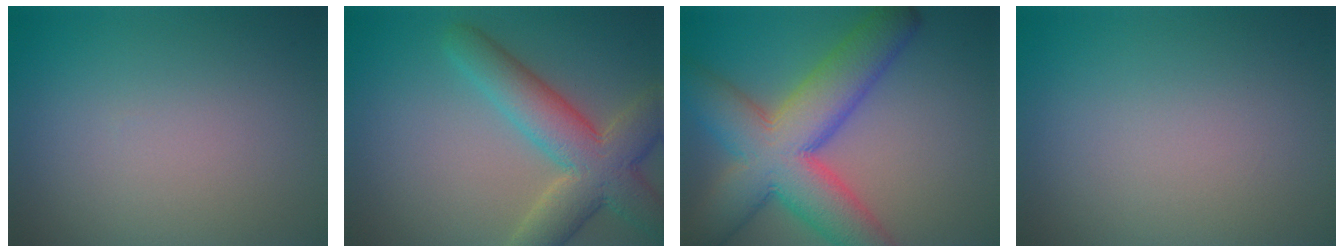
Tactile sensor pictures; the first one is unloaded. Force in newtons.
{"total": 7.3, "press": 7.3, "slide": 0.3}
{"total": 11.4, "press": 11.4, "slide": 0.5}
{"total": 0.0}